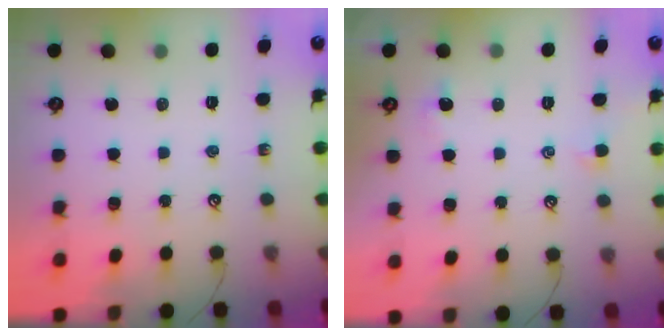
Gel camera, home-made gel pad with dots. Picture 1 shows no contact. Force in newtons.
{"total": 1.0, "press": 0.9, "slide": 0.6}